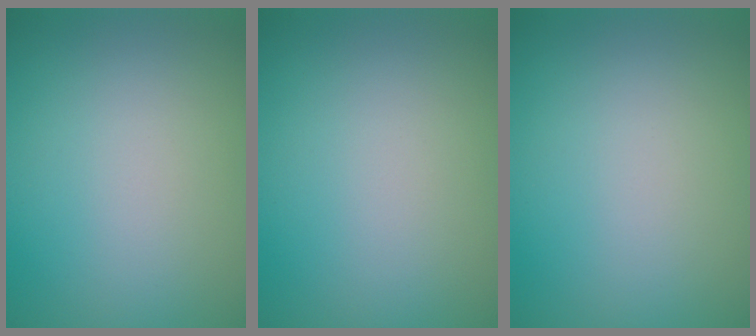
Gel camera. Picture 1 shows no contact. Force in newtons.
{"total": 0.0}
{"total": 0.0}